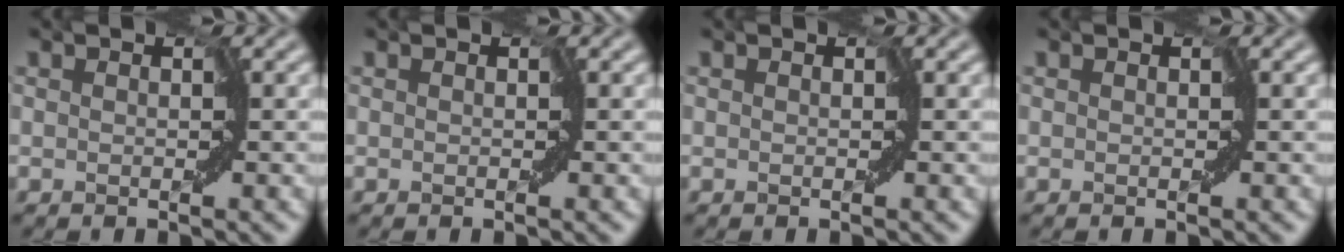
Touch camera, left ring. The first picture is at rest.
{"total": 0.0}
{"total": 0.0}
{"total": 0.0}